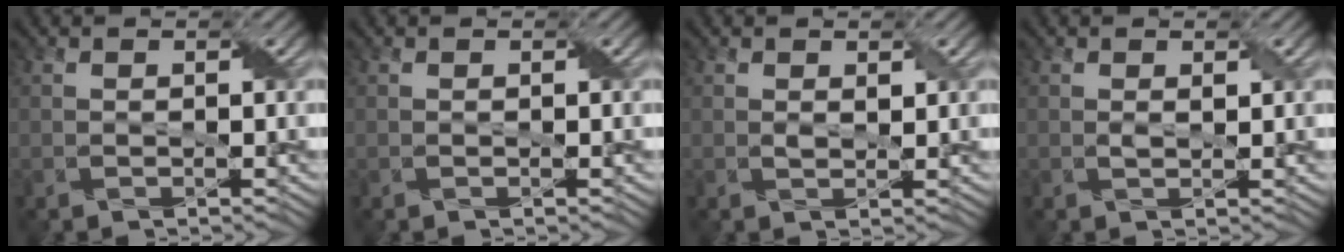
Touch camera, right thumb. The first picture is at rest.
{"total": 0.0}
{"total": 1.1, "force": [0.5, 0.6, 0.8], "torque": [-0.018, -0.003, 0.012]}
{"total": 0.8, "force": [0.3, 0.4, 0.7], "torque": [-0.015, -0.002, 0.005]}